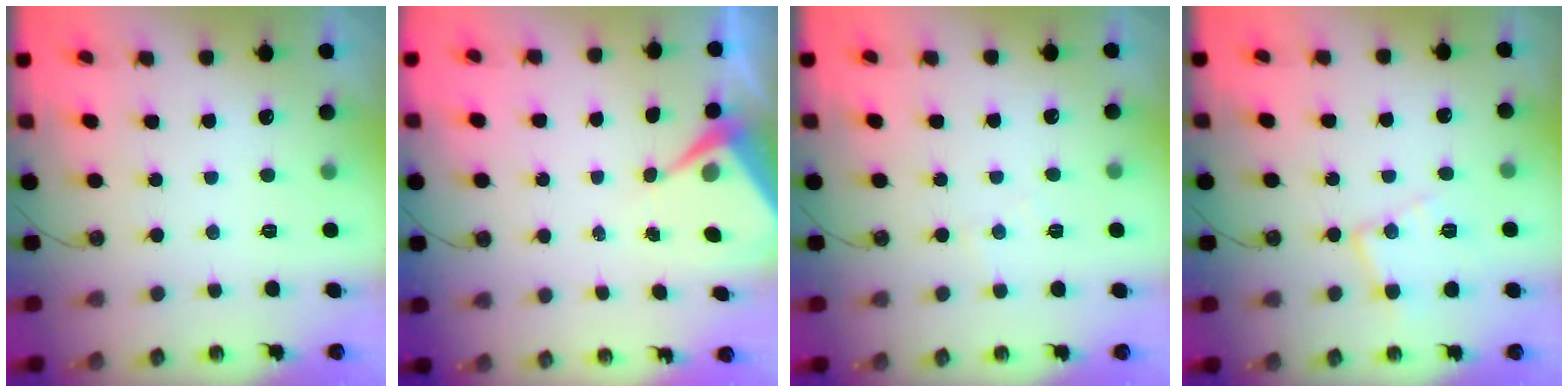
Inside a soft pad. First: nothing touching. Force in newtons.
{"total": 5.5, "press": 5.4, "slide": 0.6}
{"total": 3.0, "press": 2.9, "slide": 0.5}
{"total": 11.4, "press": 11.4, "slide": 0.8}